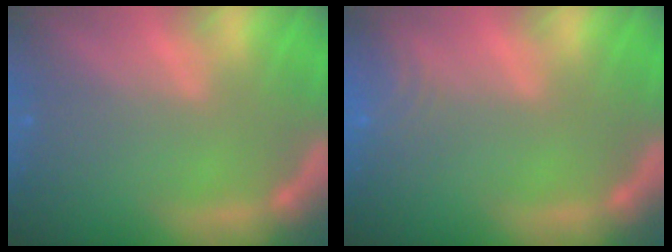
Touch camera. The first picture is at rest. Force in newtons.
{"total": 4.0}